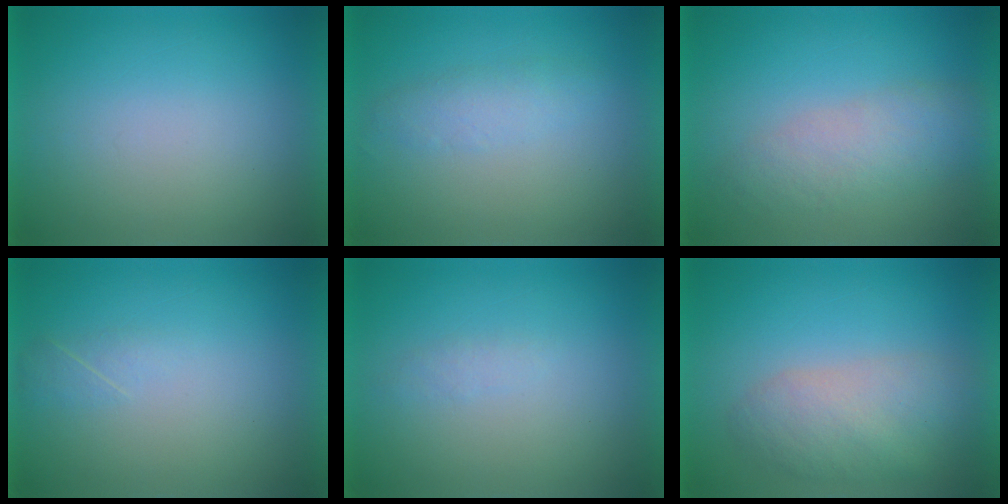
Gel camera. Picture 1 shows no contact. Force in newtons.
{"total": 2.5}
{"total": 2.9}
{"total": 1.6}
{"total": 1.2}
{"total": 5.4}